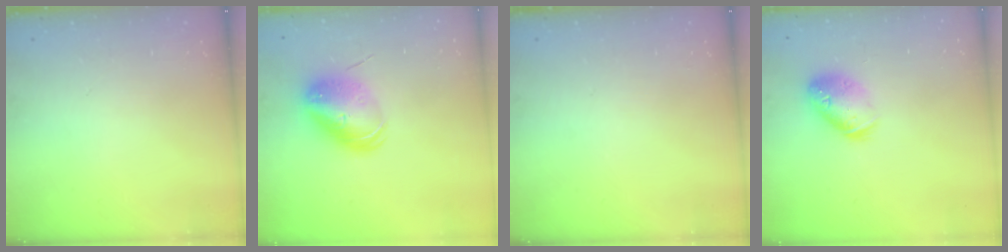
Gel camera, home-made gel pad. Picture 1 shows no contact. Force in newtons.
{"total": 10.4, "press": 10.1, "slide": 2.3}
{"total": 0.0}
{"total": 11.8, "press": 11.6, "slide": 1.8}